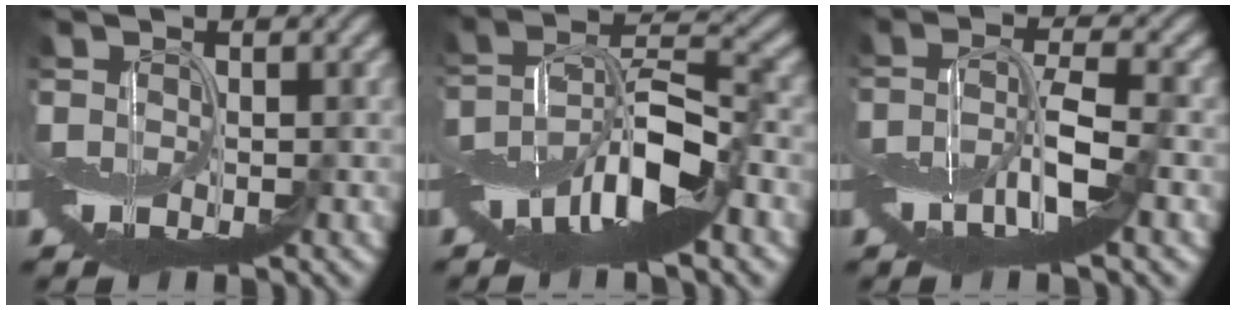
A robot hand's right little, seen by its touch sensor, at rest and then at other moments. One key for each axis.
{"total": 9.7, "fx": -4.9, "fy": 3.1, "fz": 7.8, "tx": -0.137, "ty": 0.014, "tz": -0.095}
{"total": 4.9, "fx": -2.0, "fy": 1.0, "fz": 4.3, "tx": -0.086, "ty": 0.003, "tz": -0.041}